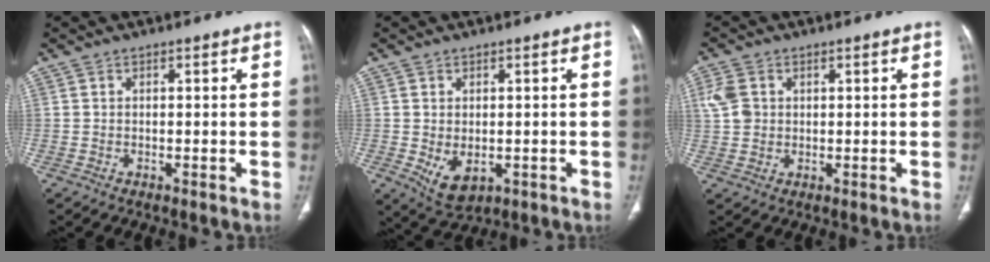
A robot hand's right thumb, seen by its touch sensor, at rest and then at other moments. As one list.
[{"total": 5.6, "force": [-1.0, 3.6, 4.1], "torque": [-0.064, -0.010, 0.001]}, {"total": 4.7, "force": [1.2, 3.7, 2.6], "torque": [-0.052, 0.001, 0.027]}]